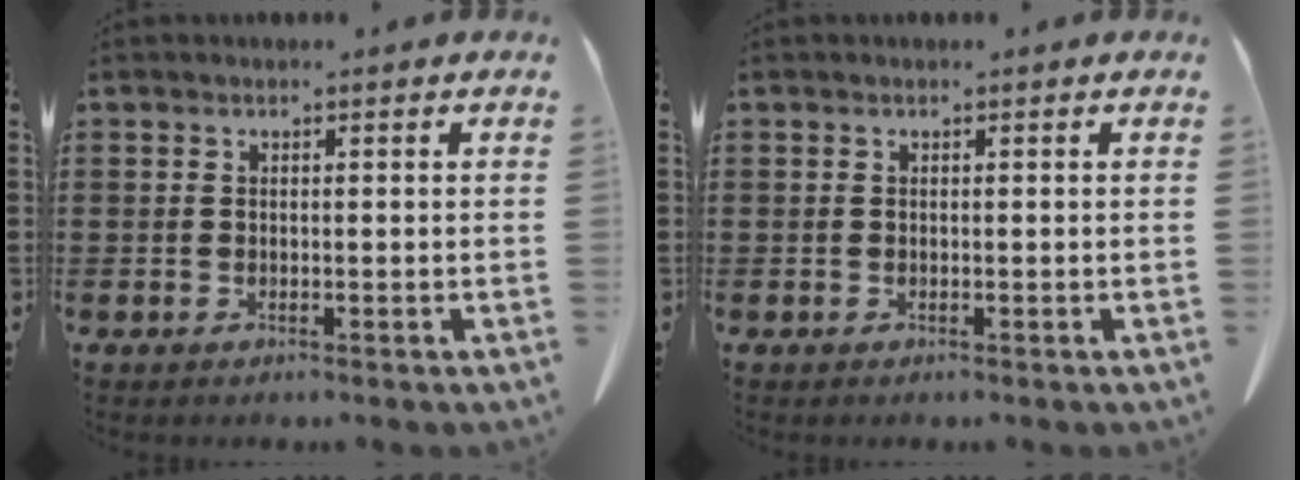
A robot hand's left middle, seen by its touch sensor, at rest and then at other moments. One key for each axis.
{"total": 0.0}